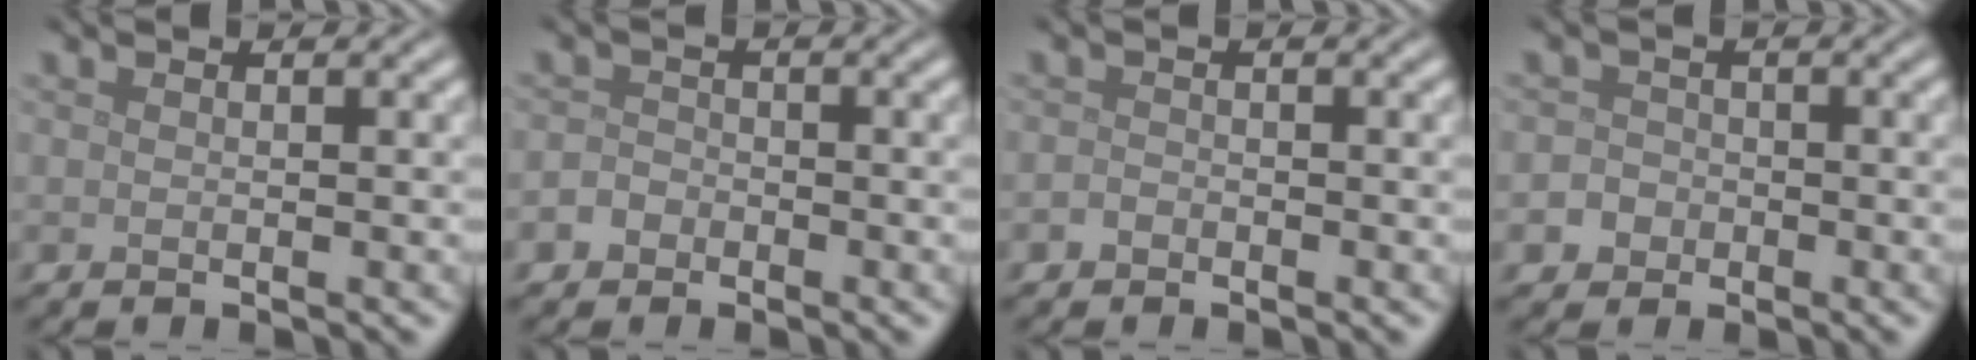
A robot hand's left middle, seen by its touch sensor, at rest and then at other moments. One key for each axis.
{"total": 1.5, "fx": -0.8, "fy": 1.2, "fz": 0.4, "tx": 0.003, "ty": 0.004, "tz": -0.021}
{"total": 0.8, "fx": -0.5, "fy": 0.5, "fz": 0.2, "tx": -0.003, "ty": -0.001, "tz": -0.011}
{"total": 2.4, "fx": -1.0, "fy": 2.1, "fz": 0.4, "tx": 0.014, "ty": 0.005, "tz": -0.024}